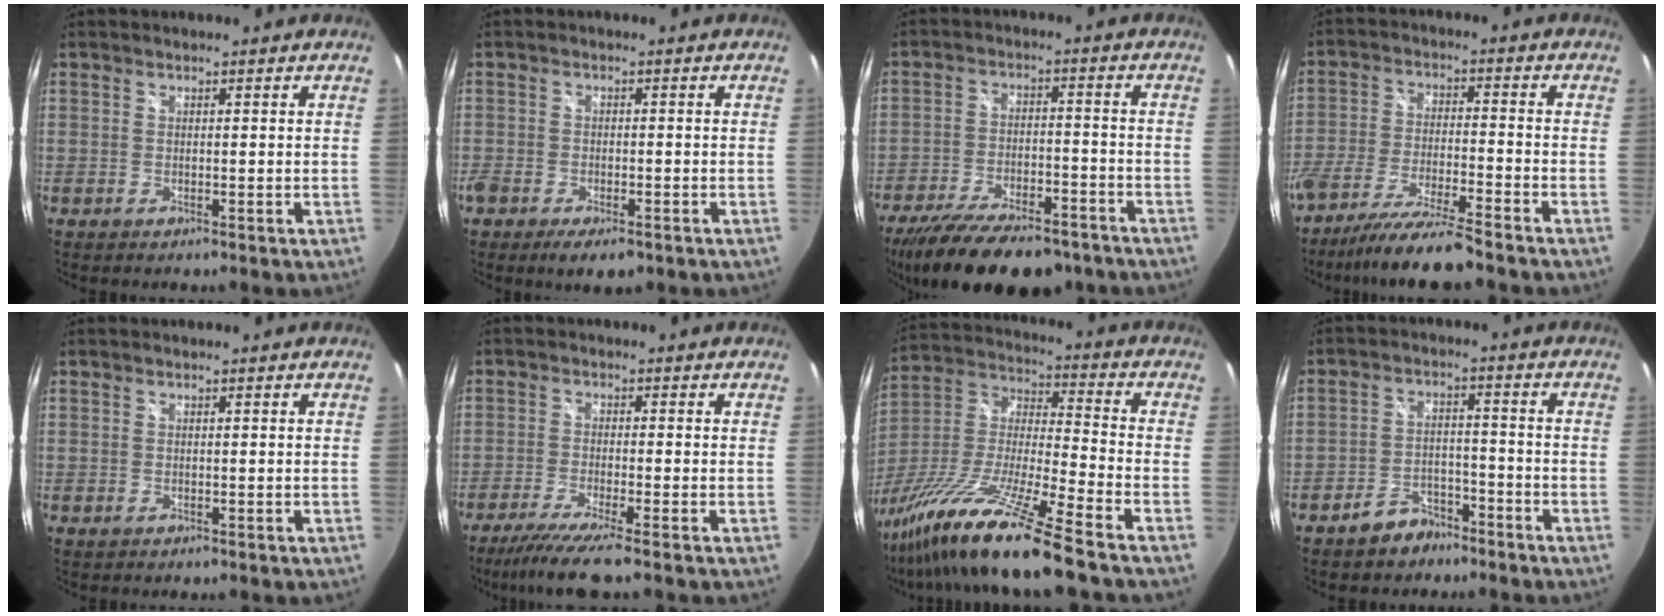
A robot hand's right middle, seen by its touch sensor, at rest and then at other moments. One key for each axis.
{"total": 5.7, "fx": -3.9, "fy": 2.2, "fz": 3.6, "tx": -0.085, "ty": -0.021, "tz": -0.069}
{"total": 21.0, "fx": -16.3, "fy": 7.2, "fz": 11.0, "tx": -0.217, "ty": -0.035, "tz": -0.243}
{"total": 11.9, "fx": -10.1, "fy": -0.2, "fz": 6.2, "tx": -0.132, "ty": -0.025, "tz": -0.182}
{"total": 0.0}
{"total": 7.5, "fx": -5.9, "fy": -0.8, "fz": 4.5, "tx": -0.105, "ty": -0.029, "tz": -0.106}
{"total": 22.9, "fx": -17.0, "fy": -0.5, "fz": 15.2, "tx": -0.289, "ty": -0.046, "tz": -0.314}
{"total": 6.0, "fx": -4.8, "fy": 3.2, "fz": 1.8, "tx": -0.048, "ty": 0.015, "tz": -0.070}